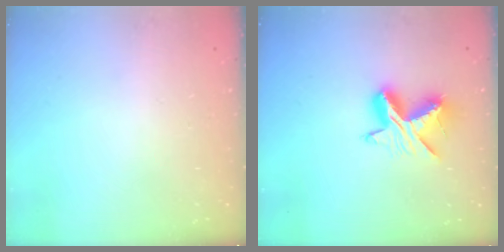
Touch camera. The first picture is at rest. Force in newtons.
{"total": 11.3, "press": 11.3, "slide": 0.5}